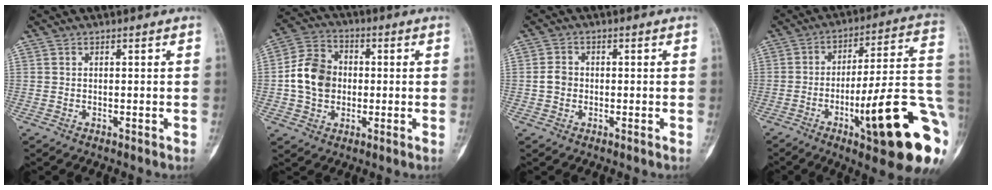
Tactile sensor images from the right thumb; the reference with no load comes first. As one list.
[{"total": 10.7, "force": [-0.3, 8.7, 6.2], "torque": [-0.095, 0.022, -0.013]}, {"total": 2.6, "force": [-0.3, 2.3, 1.2], "torque": [-0.021, 0.009, -0.010]}, {"total": 25.1, "force": [-7.7, 4.7, 23.4], "torque": [-0.280, 0.020, -0.103]}]